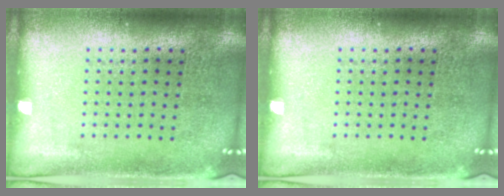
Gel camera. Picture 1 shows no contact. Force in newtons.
{"total": 0.0}